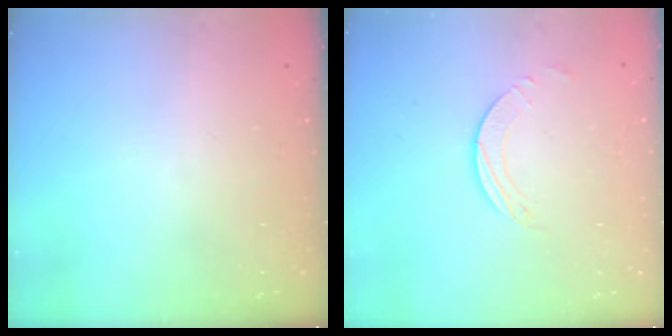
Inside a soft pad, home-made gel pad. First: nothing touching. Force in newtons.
{"total": 2.0, "press": 1.9, "slide": 0.3}